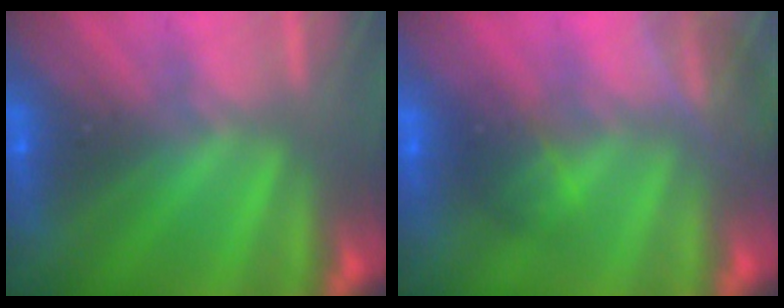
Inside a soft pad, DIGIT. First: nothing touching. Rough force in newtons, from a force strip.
{"total": 3.3}